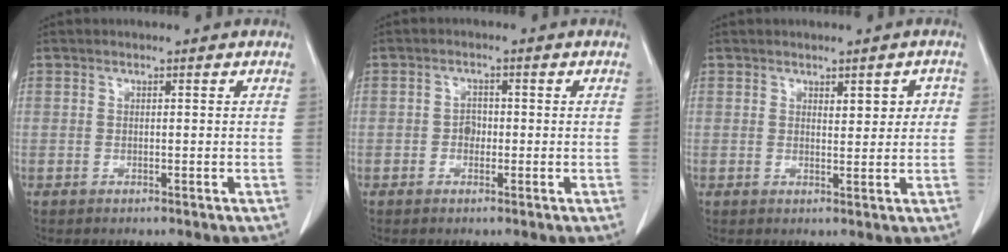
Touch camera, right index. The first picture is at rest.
{"total": 1.7, "force": [-0.3, 1.4, 1.0], "torque": [-0.010, 0.009, -0.004]}
{"total": 3.0, "force": [0.9, 1.3, 2.5], "torque": [-0.031, 0.007, 0.017]}